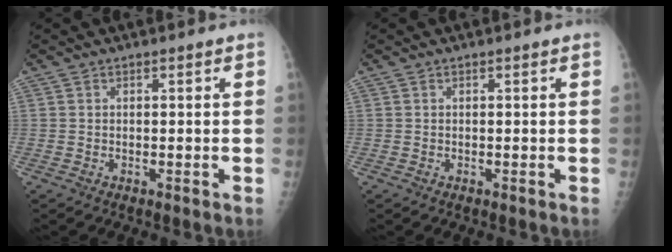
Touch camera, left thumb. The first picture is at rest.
{"total": 0.0}